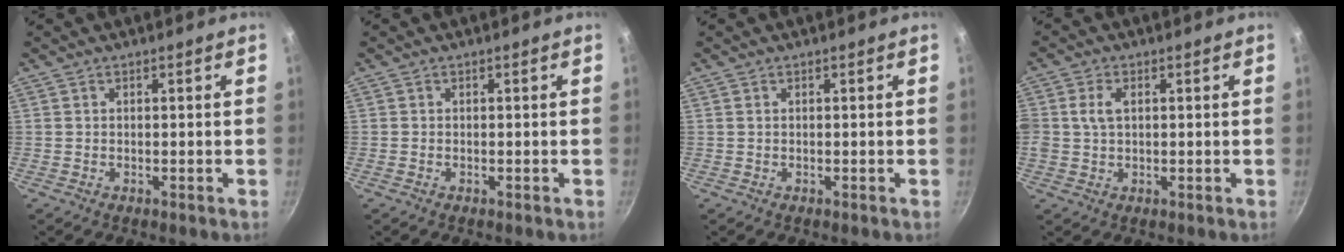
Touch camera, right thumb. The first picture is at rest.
{"total": 0.0}
{"total": 0.0}
{"total": 4.2, "force": [0.9, 2.6, 3.3], "torque": [-0.064, 0.008, 0.014]}